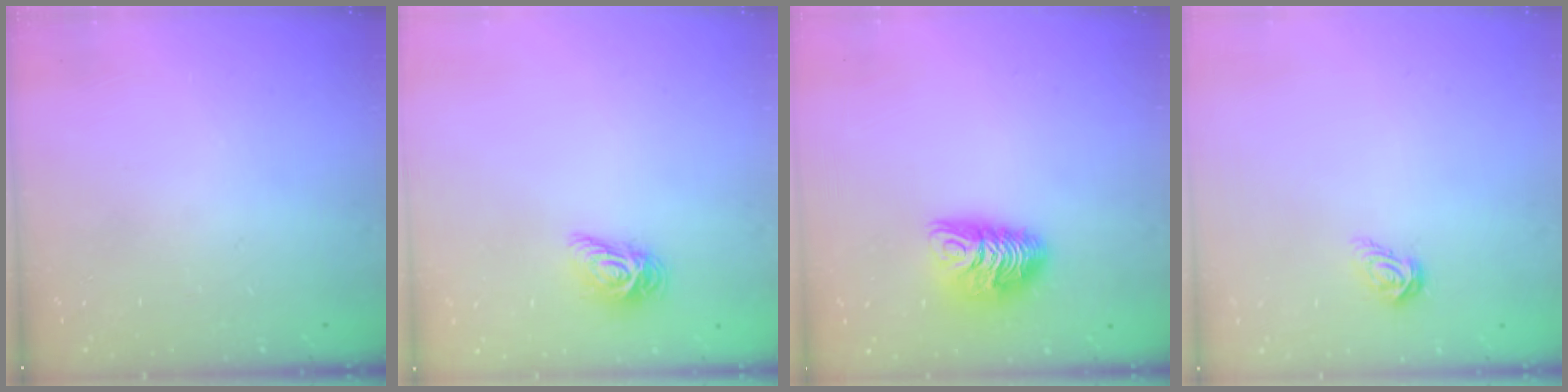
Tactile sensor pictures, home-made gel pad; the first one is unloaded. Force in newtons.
{"total": 7.1, "press": 7.1, "slide": 0.2}
{"total": 9.5, "press": 9.5, "slide": 0.3}
{"total": 4.7, "press": 4.7, "slide": 0.4}